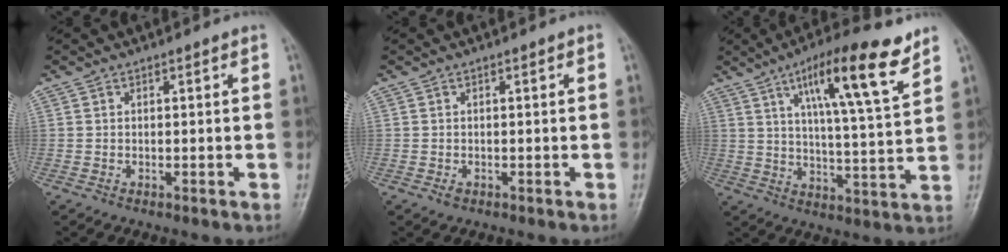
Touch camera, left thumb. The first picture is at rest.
{"total": 0.9, "force": [-0.4, 0.6, 0.4], "torque": [-0.006, 0.003, -0.005]}
{"total": 15.8, "force": [8.9, 2.7, 12.7], "torque": [-0.194, -0.036, 0.144]}